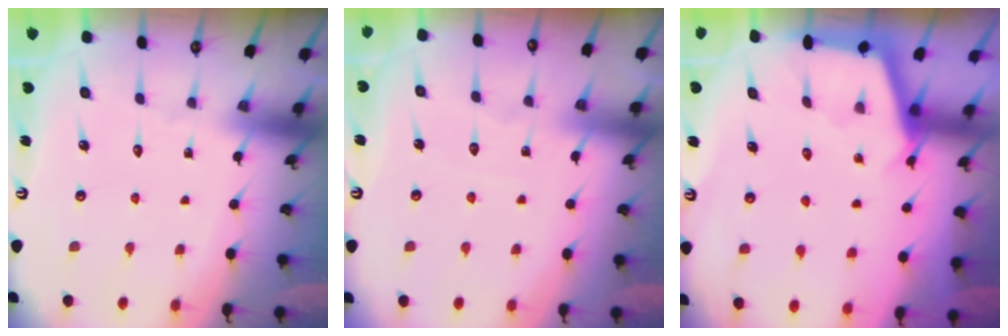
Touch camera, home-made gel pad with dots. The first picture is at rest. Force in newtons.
{"total": 3.8, "press": 3.8, "slide": 0.5}
{"total": 2.7, "press": 2.7, "slide": 0.3}